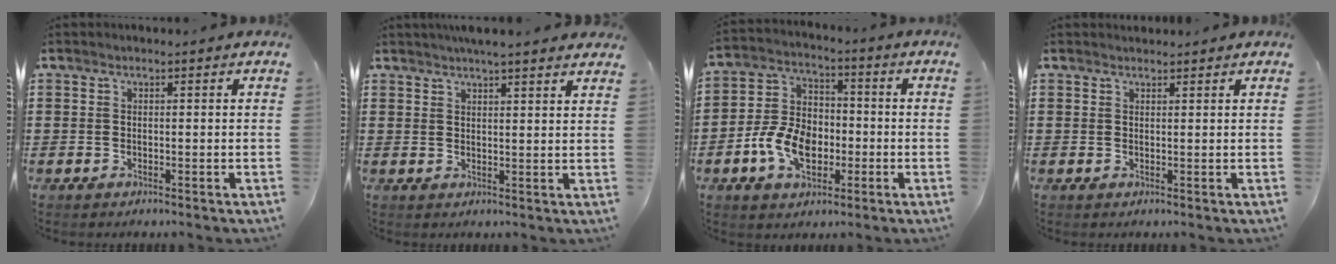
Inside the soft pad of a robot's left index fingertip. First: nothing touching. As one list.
[{"total": 3.4, "force": [3.1, -0.2, 1.2], "torque": [-0.032, -0.003, 0.058]}, {"total": 8.9, "force": [-3.0, 6.0, 5.9], "torque": [-0.146, 0.008, -0.061]}, {"total": 0.9, "force": [0.9, 0.2, 0.0], "torque": [-0.002, 0.000, 0.018]}]